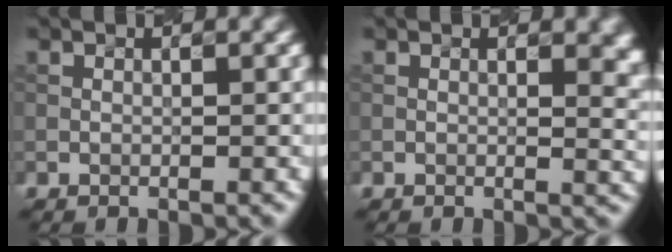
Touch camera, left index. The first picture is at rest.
{"total": 4.5, "force": [1.5, 2.2, 3.6], "torque": [-0.014, 0.004, 0.021]}